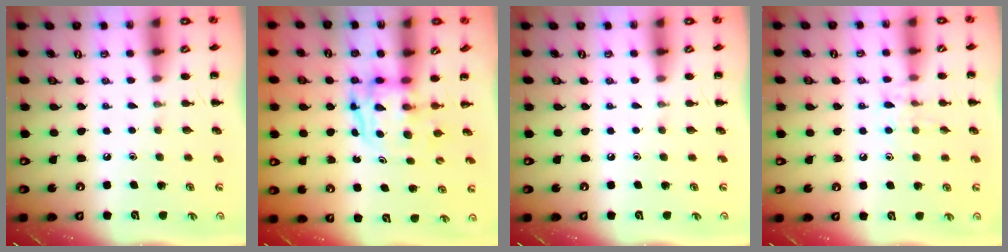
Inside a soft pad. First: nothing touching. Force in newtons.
{"total": 4.0, "press": 3.9, "slide": 0.4}
{"total": 0.0}
{"total": 8.0, "press": 7.9, "slide": 1.4}